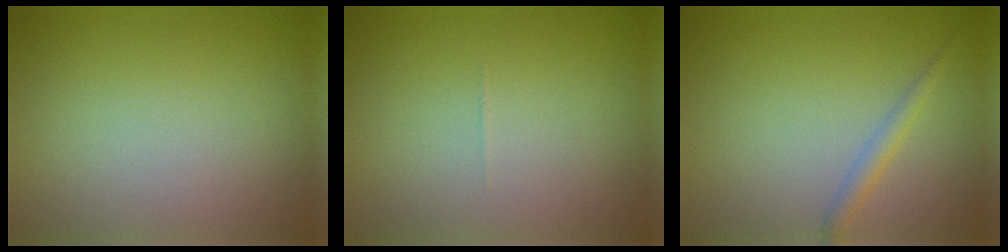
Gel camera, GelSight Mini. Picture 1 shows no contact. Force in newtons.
{"total": 0.0}
{"total": 1.4, "press": 1.4, "slide": 0.0}